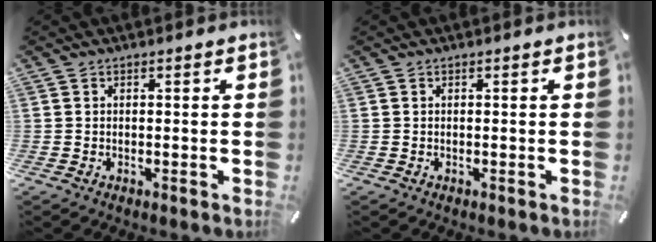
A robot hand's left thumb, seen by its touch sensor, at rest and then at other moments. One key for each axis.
{"total": 0.0}